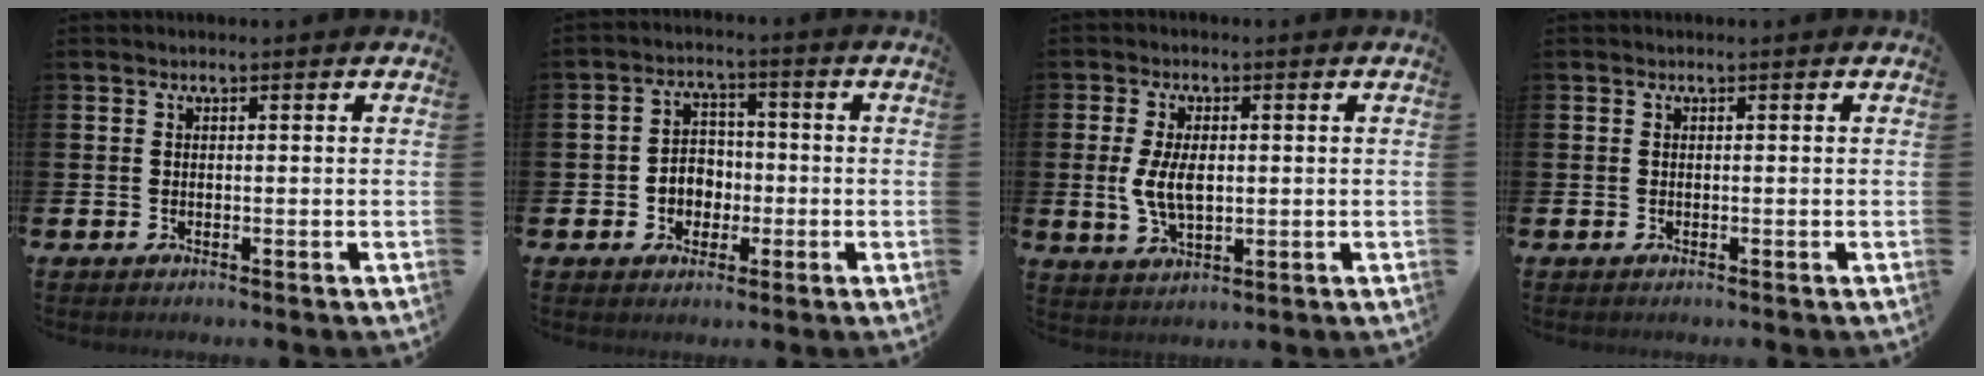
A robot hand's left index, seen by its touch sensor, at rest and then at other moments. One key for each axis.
{"total": 4.0, "fx": -0.8, "fy": 3.6, "fz": 1.4, "tx": -0.024, "ty": 0.001, "tz": -0.024}
{"total": 5.7, "fx": 0.3, "fy": 3.1, "fz": 4.8, "tx": -0.084, "ty": 0.002, "tz": 0.000}
{"total": 0.0}